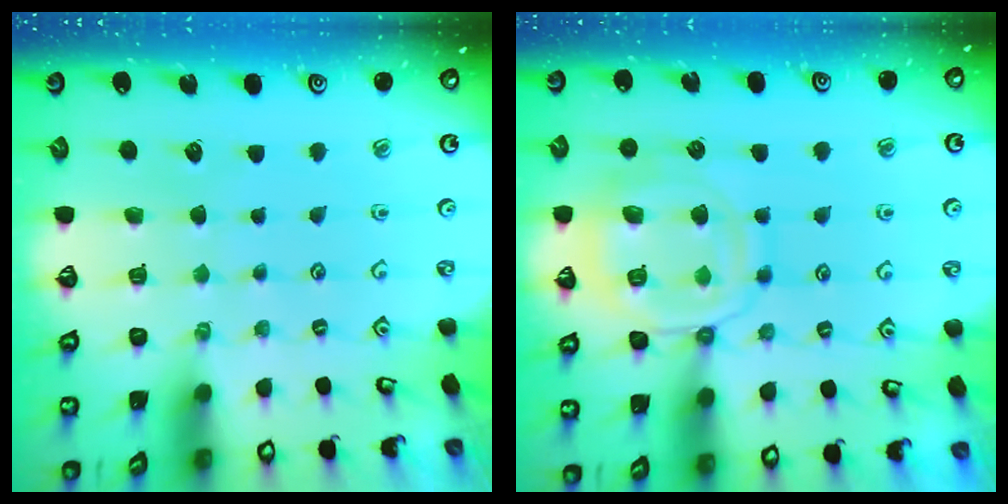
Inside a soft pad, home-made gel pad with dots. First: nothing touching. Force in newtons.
{"total": 13.4, "press": 13.3, "slide": 1.1}